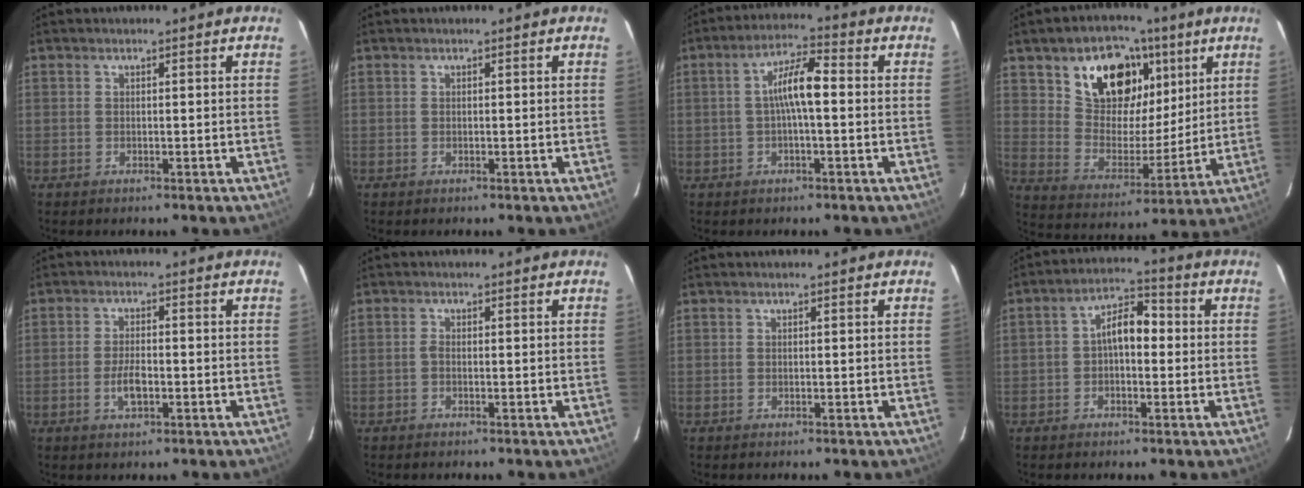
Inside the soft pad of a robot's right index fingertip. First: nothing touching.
{"total": 0.0}
{"total": 7.0, "force": [-0.1, 1.5, 6.9], "torque": [-0.129, 0.015, -0.003]}
{"total": 16.6, "force": [8.5, 10.9, 9.2], "torque": [-0.169, 0.025, 0.160]}
{"total": 4.3, "force": [-1.5, 1.7, 3.6], "torque": [-0.073, -0.001, -0.026]}
{"total": 0.7, "force": [-0.3, 0.3, 0.6], "torque": [-0.011, 0.003, -0.008]}
{"total": 0.0}
{"total": 6.6, "force": [-0.4, 3.8, 5.3], "torque": [-0.092, 0.026, -0.006]}